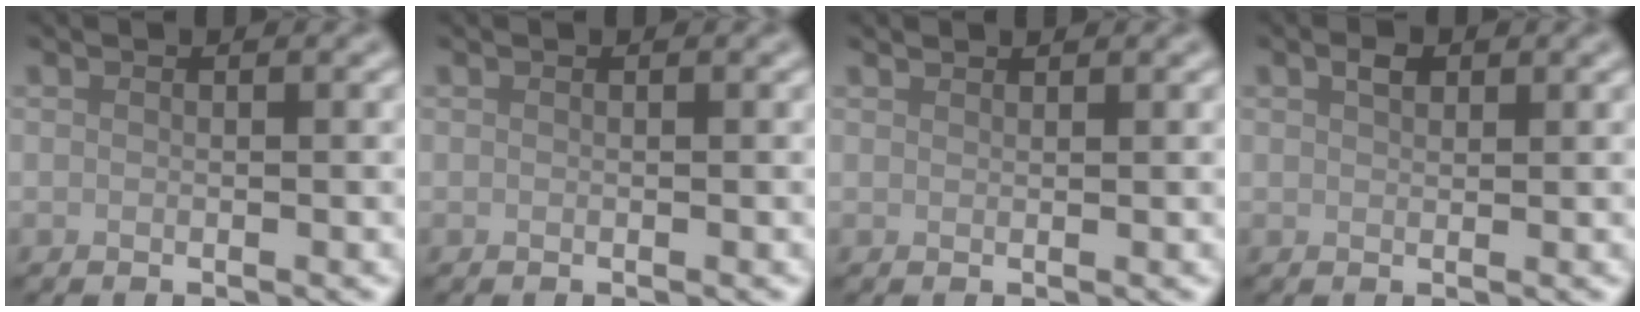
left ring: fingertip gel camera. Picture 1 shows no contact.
{"total": 0.0}
{"total": 0.6, "force": [0.6, 0.0, 0.0], "torque": [0.002, 0.001, 0.013]}
{"total": 1.2, "force": [0.7, 0.7, 0.7], "torque": [-0.015, 0.004, 0.012]}